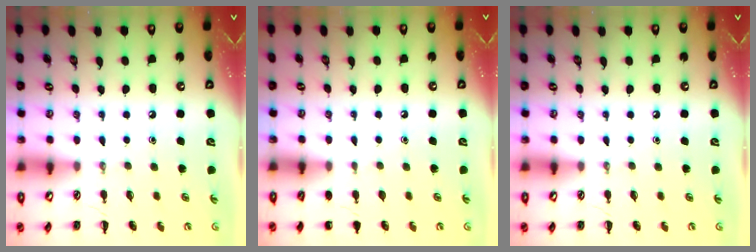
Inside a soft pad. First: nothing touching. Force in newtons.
{"total": 1.2, "press": 1.2, "slide": 0.1}
{"total": 0.0}